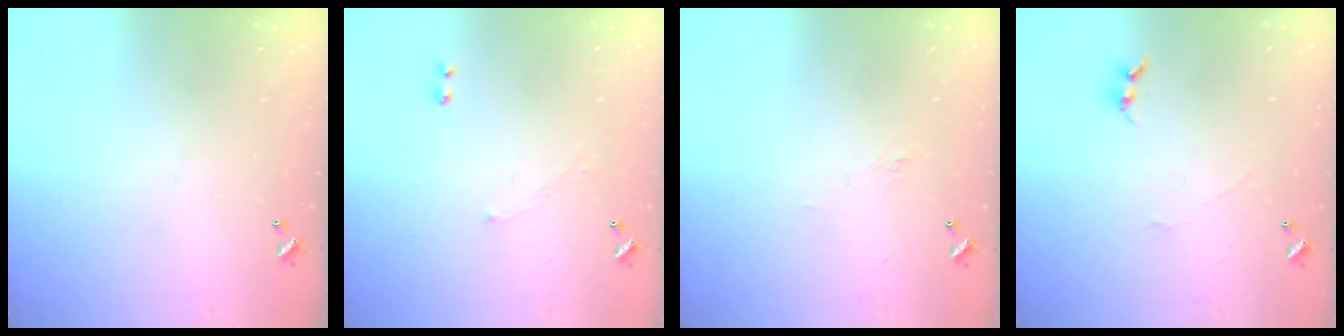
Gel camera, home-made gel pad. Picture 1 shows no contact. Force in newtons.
{"total": 1.0, "press": 0.7, "slide": 0.6}
{"total": 1.6, "press": 1.5, "slide": 0.5}
{"total": 0.6, "press": 0.3, "slide": 0.5}